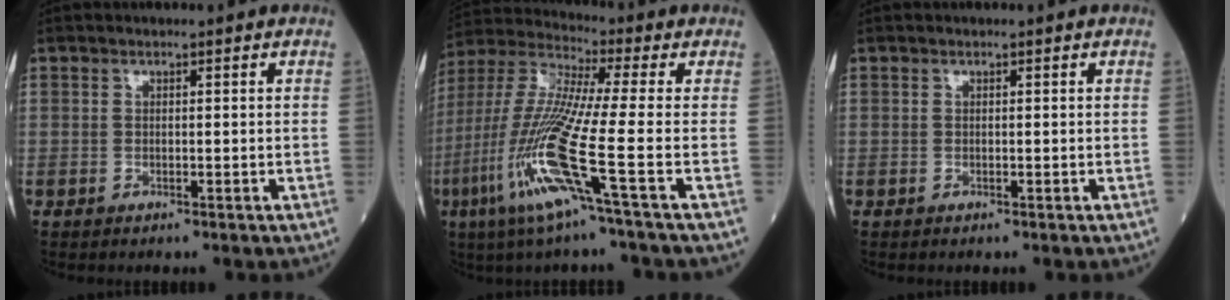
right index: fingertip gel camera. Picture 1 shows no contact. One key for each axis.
{"total": 15.3, "fx": -5.9, "fy": -1.2, "fz": 14.1, "tx": -0.307, "ty": -0.025, "tz": -0.125}
{"total": 0.0}